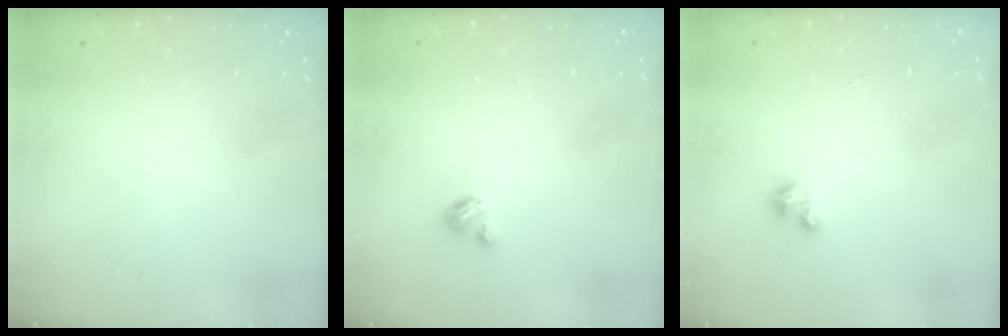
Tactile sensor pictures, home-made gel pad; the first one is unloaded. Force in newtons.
{"total": 2.7, "press": 2.7, "slide": 0.3}
{"total": 2.5, "press": 2.5, "slide": 0.3}